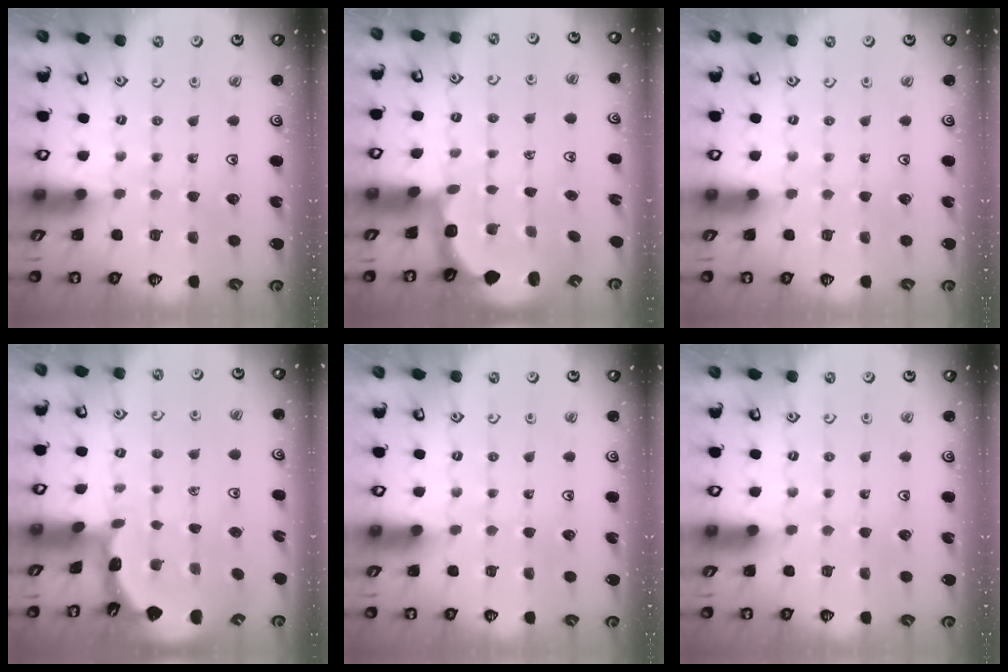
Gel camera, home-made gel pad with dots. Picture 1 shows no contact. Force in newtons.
{"total": 3.0, "press": 2.0, "slide": 2.2}
{"total": 0.0}
{"total": 1.6, "press": 1.6, "slide": 0.1}
{"total": 0.0}
{"total": 0.0}